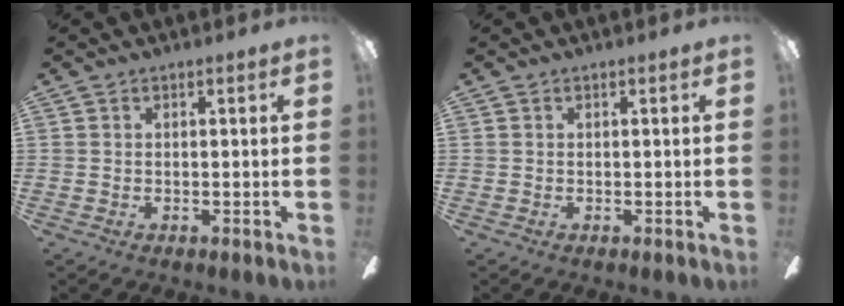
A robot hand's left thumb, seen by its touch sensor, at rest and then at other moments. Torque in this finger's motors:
{"motor_torque": [0.00, 0.00, -0.12, 0.15, 0.00]}